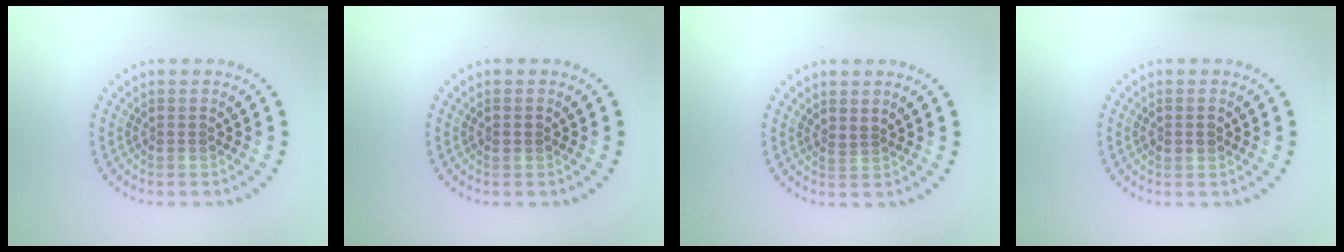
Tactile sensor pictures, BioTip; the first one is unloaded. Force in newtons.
{"total": 0.8, "press": 0.8, "slide": 0.0}
{"total": 0.5, "press": 0.3, "slide": 0.4}
{"total": 1.3, "press": 1.3, "slide": 0.1}